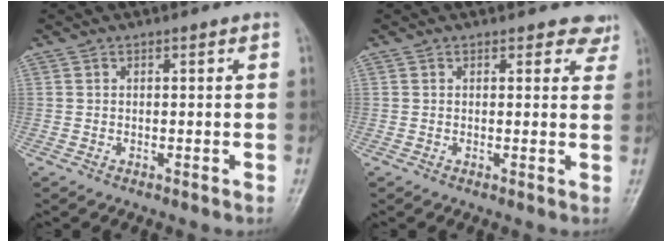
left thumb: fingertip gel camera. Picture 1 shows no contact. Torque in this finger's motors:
{"motor_torque": [0.24, -0.18, 0.14, 0.11, 0.00]}